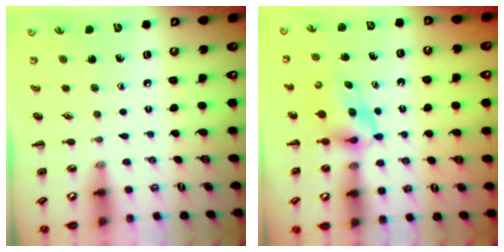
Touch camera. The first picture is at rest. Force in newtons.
{"total": 5.1, "press": 5.1, "slide": 0.5}